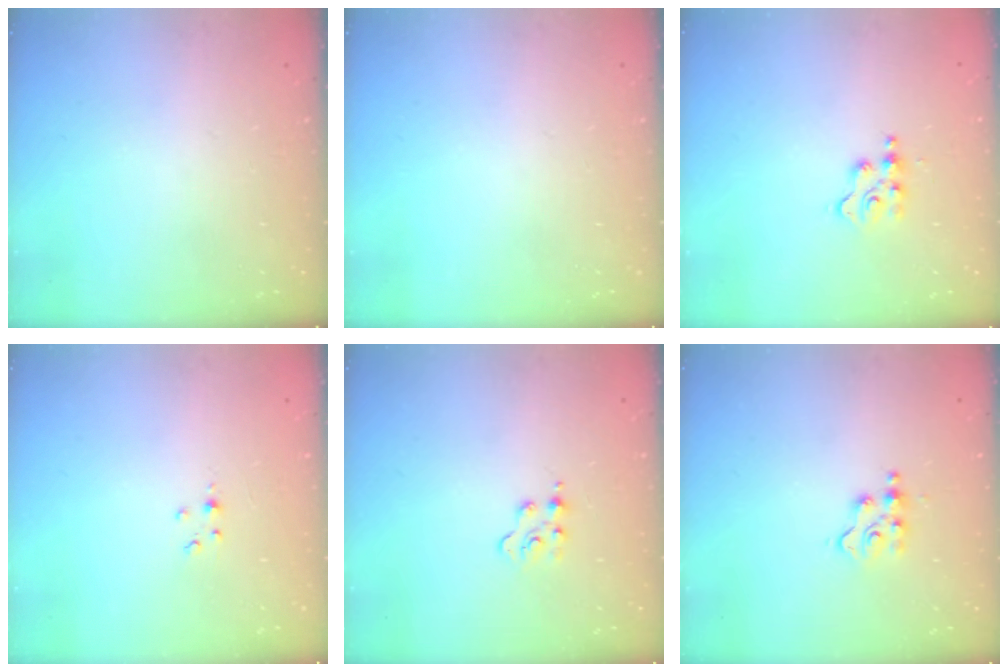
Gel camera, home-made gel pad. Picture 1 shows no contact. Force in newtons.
{"total": 0.0}
{"total": 3.9, "press": 3.9, "slide": 0.5}
{"total": 1.8, "press": 1.7, "slide": 0.3}
{"total": 2.1, "press": 2.1, "slide": 0.5}
{"total": 4.0, "press": 4.0, "slide": 0.3}